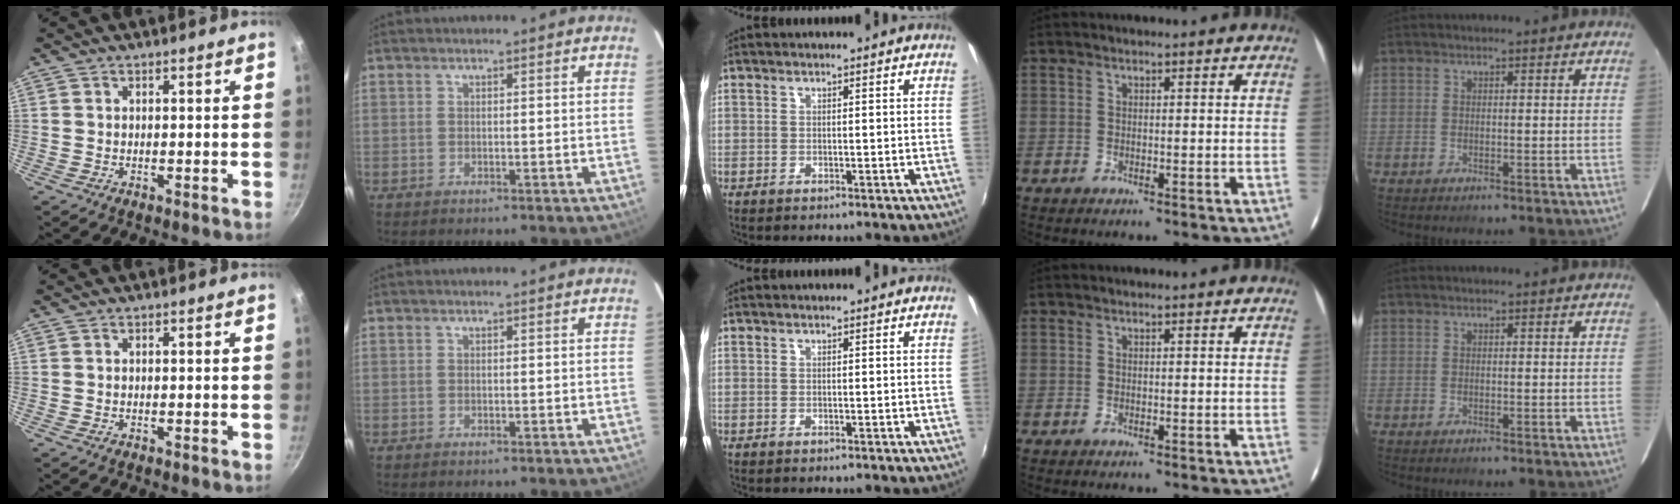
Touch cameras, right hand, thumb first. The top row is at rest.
{}